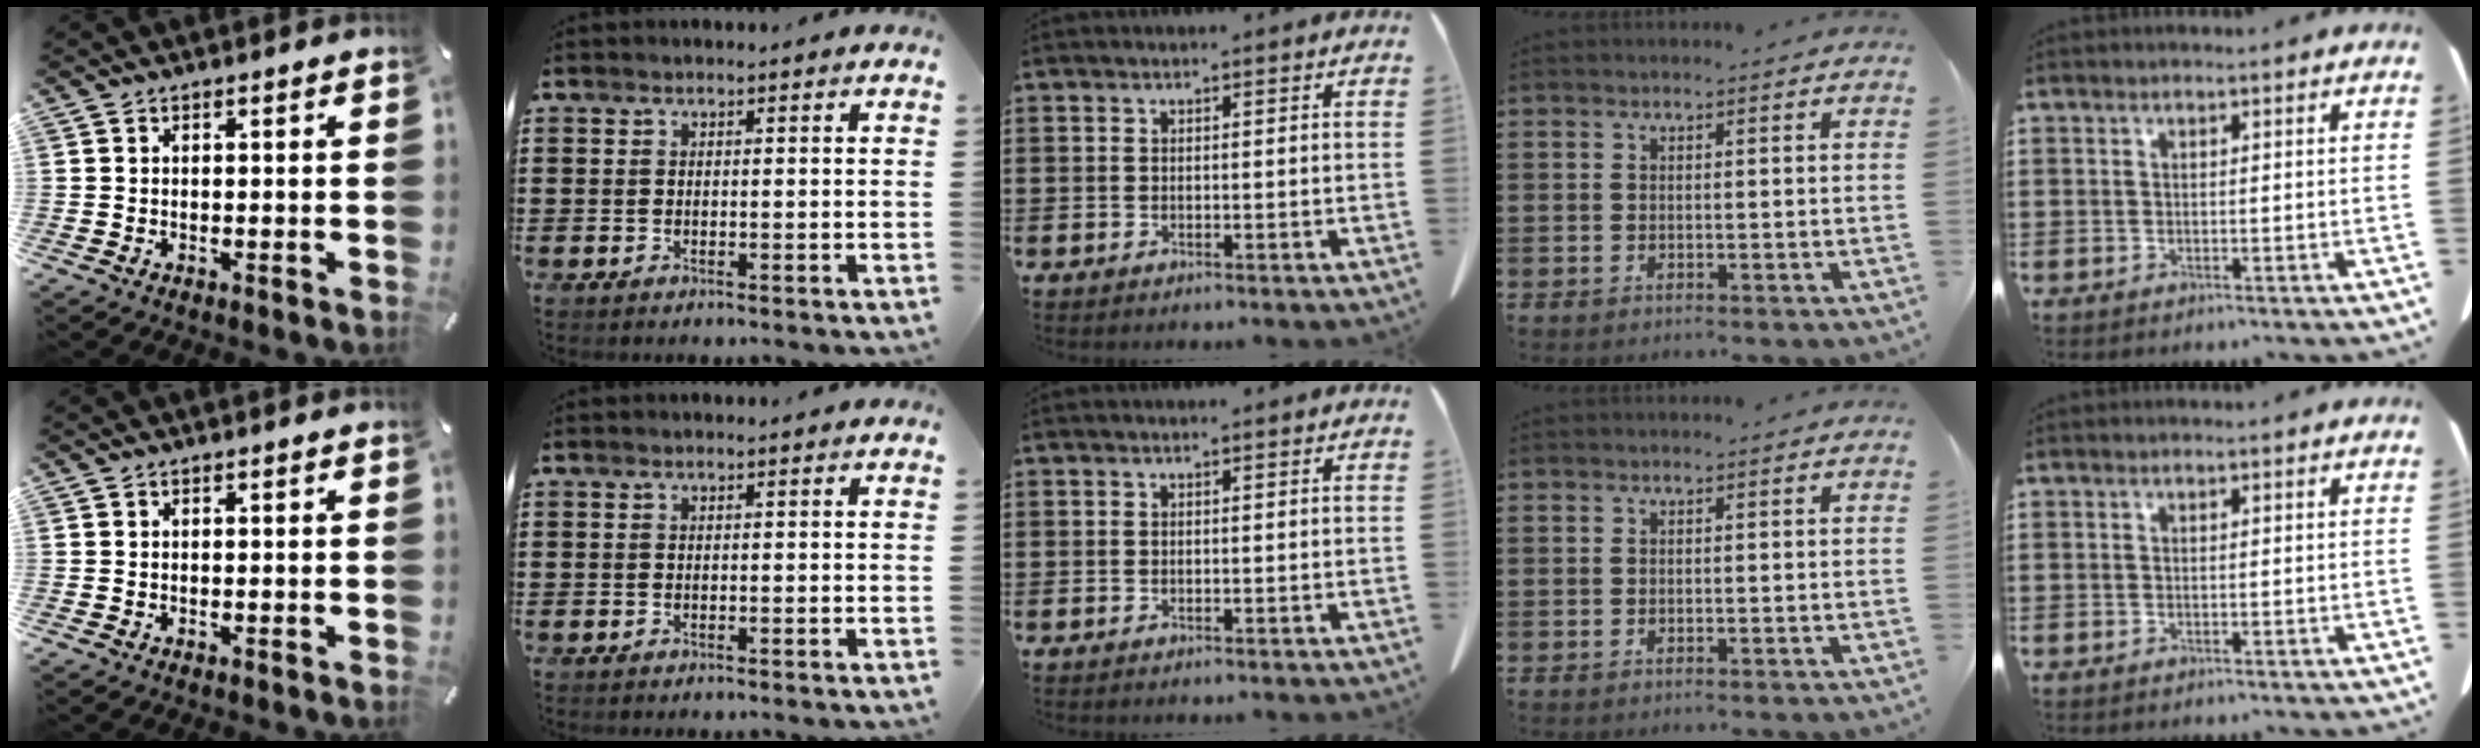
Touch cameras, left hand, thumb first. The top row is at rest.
{}